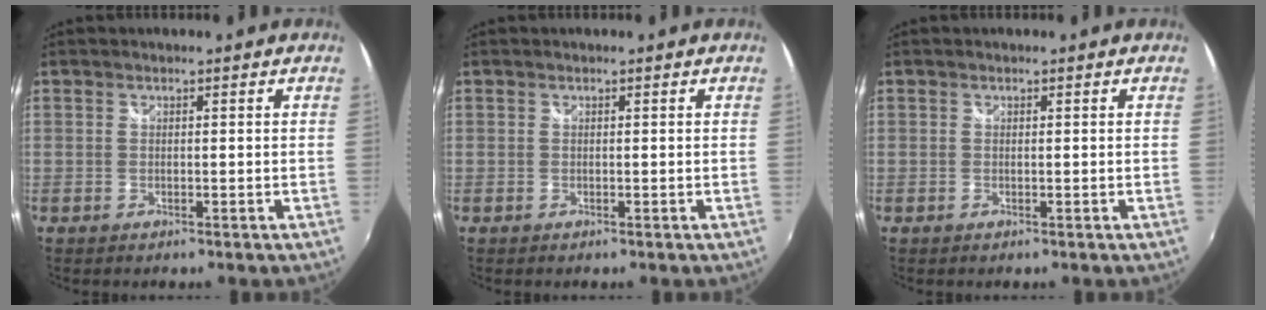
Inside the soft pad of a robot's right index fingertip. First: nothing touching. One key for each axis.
{"total": 0.0}
{"total": 0.0}